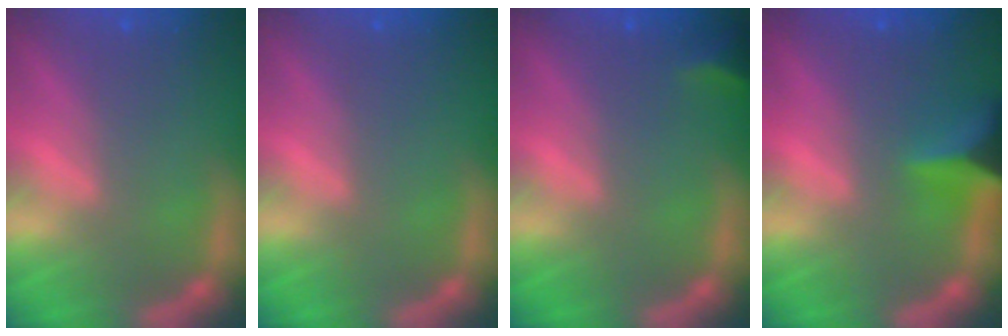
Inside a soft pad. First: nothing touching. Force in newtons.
{"total": 0.0}
{"total": 1.9}
{"total": 5.0}